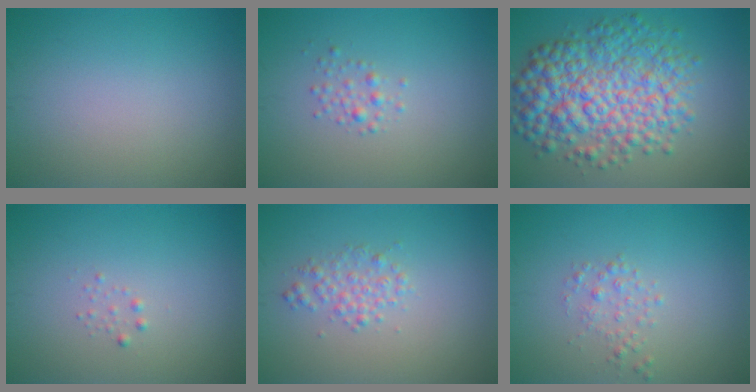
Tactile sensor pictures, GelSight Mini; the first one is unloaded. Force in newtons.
{"total": 1.2, "press": 1.2, "slide": 0.1}
{"total": 9.3, "press": 9.3, "slide": 0.1}
{"total": 0.6, "press": 0.6, "slide": 0.0}
{"total": 1.9, "press": 1.9, "slide": 0.0}
{"total": 1.4, "press": 1.4, "slide": 0.0}